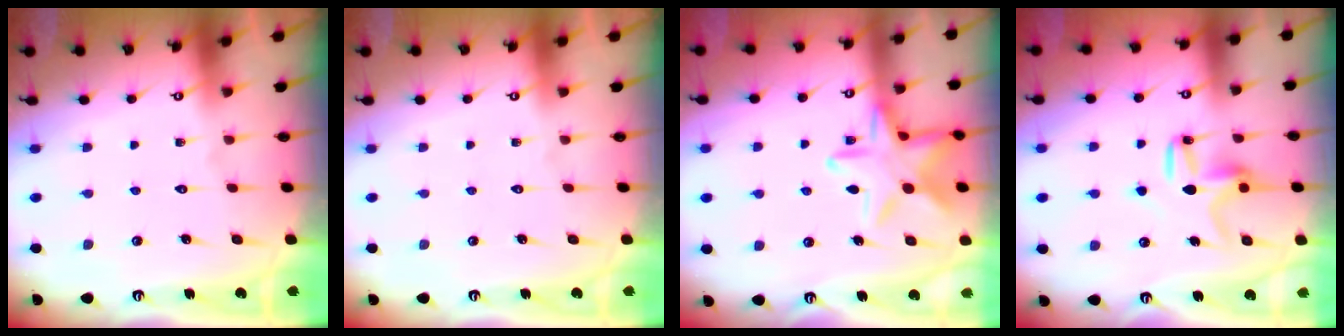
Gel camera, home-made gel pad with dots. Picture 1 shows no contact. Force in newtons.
{"total": 0.0}
{"total": 15.6, "press": 15.6, "slide": 0.9}
{"total": 10.0, "press": 10.0, "slide": 0.3}